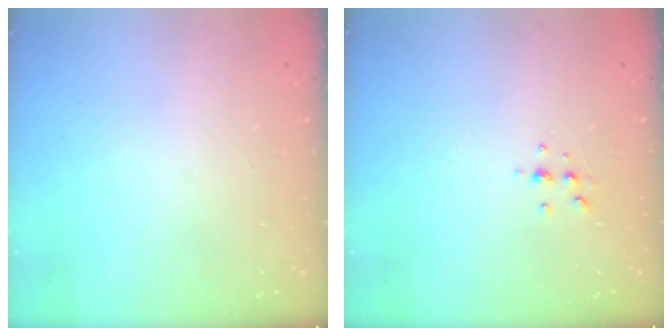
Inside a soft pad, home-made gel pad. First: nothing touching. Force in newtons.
{"total": 5.2, "press": 5.1, "slide": 0.9}